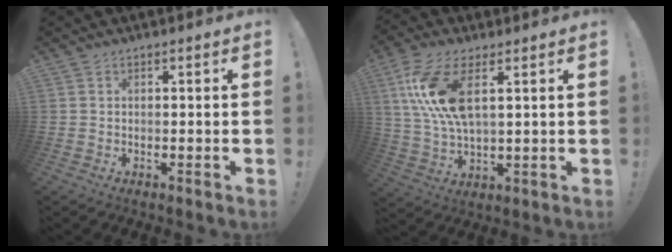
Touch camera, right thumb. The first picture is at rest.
{"total": 13.1, "force": [5.0, 5.4, 10.8], "torque": [-0.228, -0.021, 0.091]}